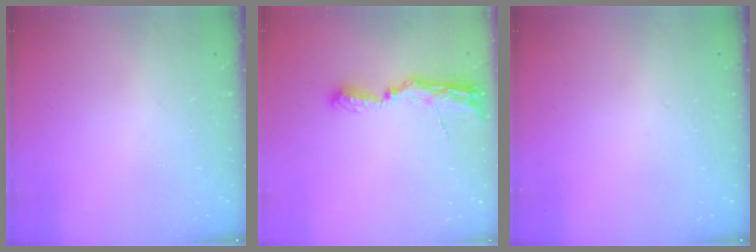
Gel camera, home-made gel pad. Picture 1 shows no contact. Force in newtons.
{"total": 7.6, "press": 7.6, "slide": 0.9}
{"total": 0.0}